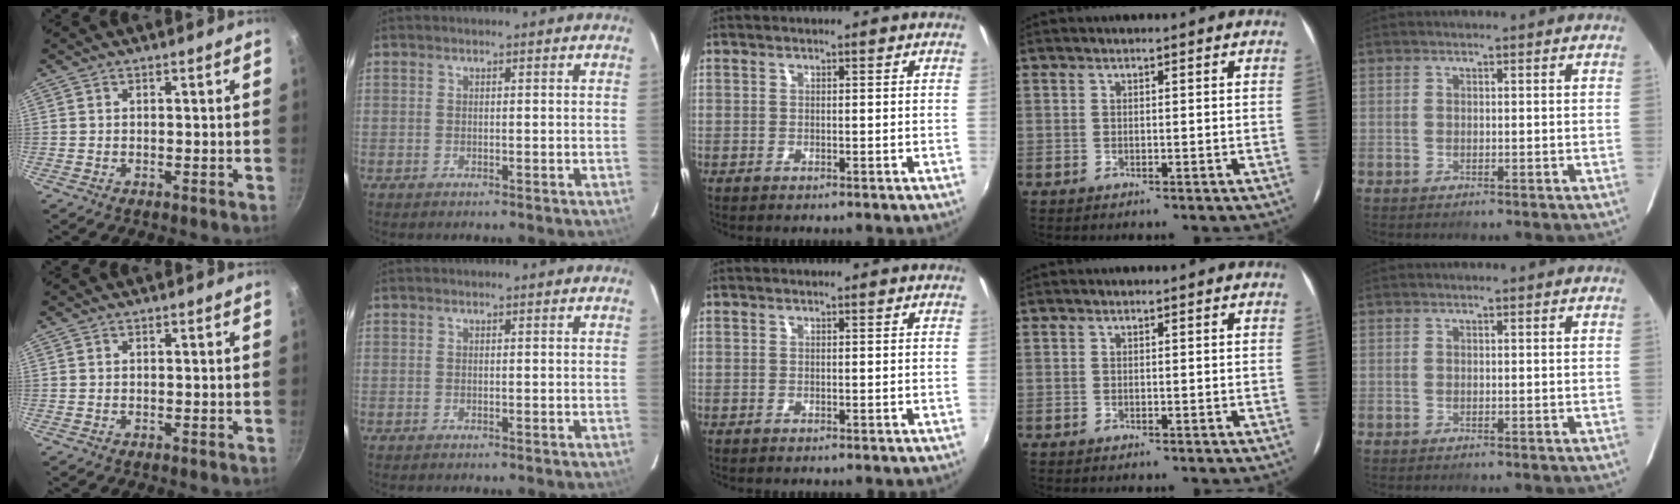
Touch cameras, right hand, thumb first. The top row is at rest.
{}